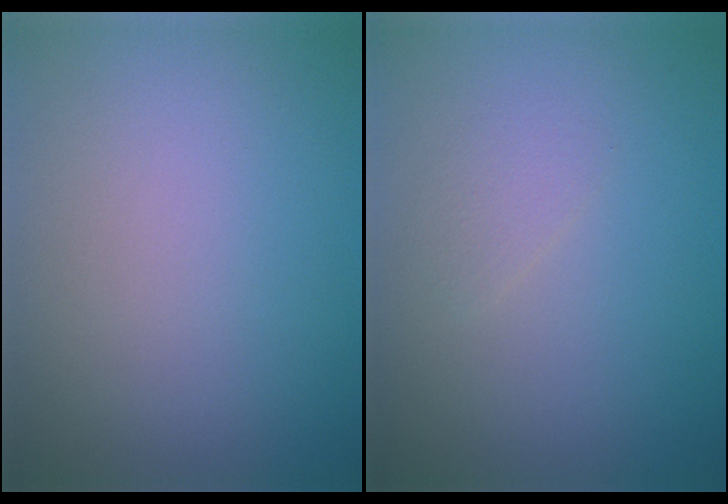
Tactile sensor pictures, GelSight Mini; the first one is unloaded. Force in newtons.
{"total": 0.9, "press": 0.9, "slide": 0.0}